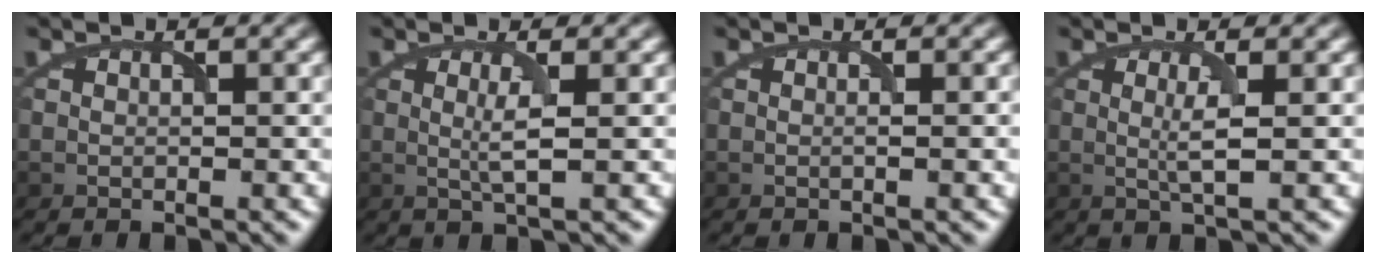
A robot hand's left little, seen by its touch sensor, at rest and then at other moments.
{"total": 1.9, "force": [0.0, 0.2, 1.9], "torque": [-0.034, -0.002, 0.003]}
{"total": 1.1, "force": [0.1, 0.4, 1.1], "torque": [-0.008, -0.004, -0.004]}
{"total": 1.9, "force": [0.0, 0.2, 1.9], "torque": [-0.033, -0.002, 0.002]}